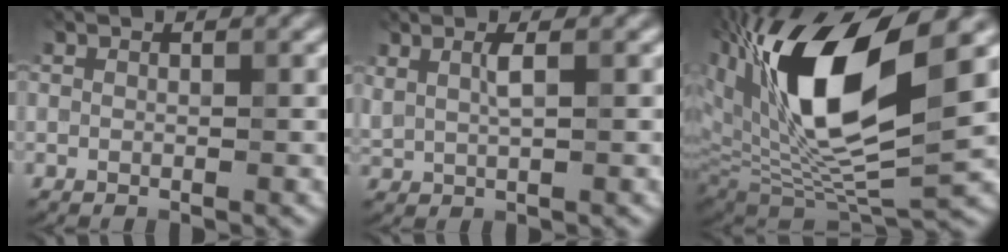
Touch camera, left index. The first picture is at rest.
{"total": 1.6, "force": [0.7, 0.2, 1.4], "torque": [-0.032, -0.001, 0.016]}
{"total": 14.4, "force": [4.1, 5.4, 12.8], "torque": [-0.233, 0.001, 0.067]}